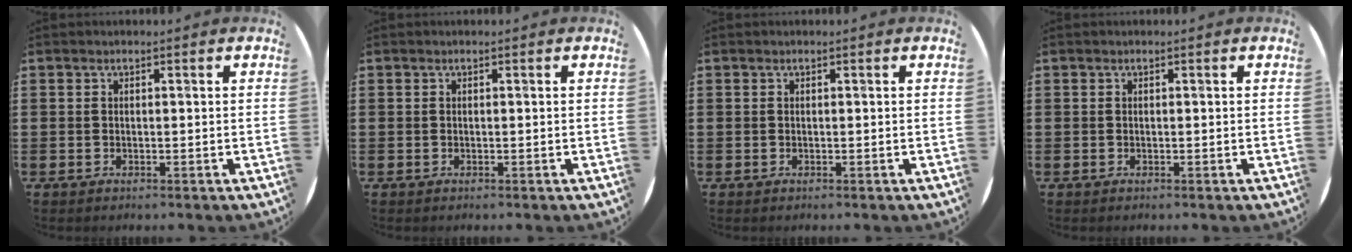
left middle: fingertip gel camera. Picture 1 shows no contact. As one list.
[{"total": 0.0}, {"total": 0.0}, {"total": 0.0}]